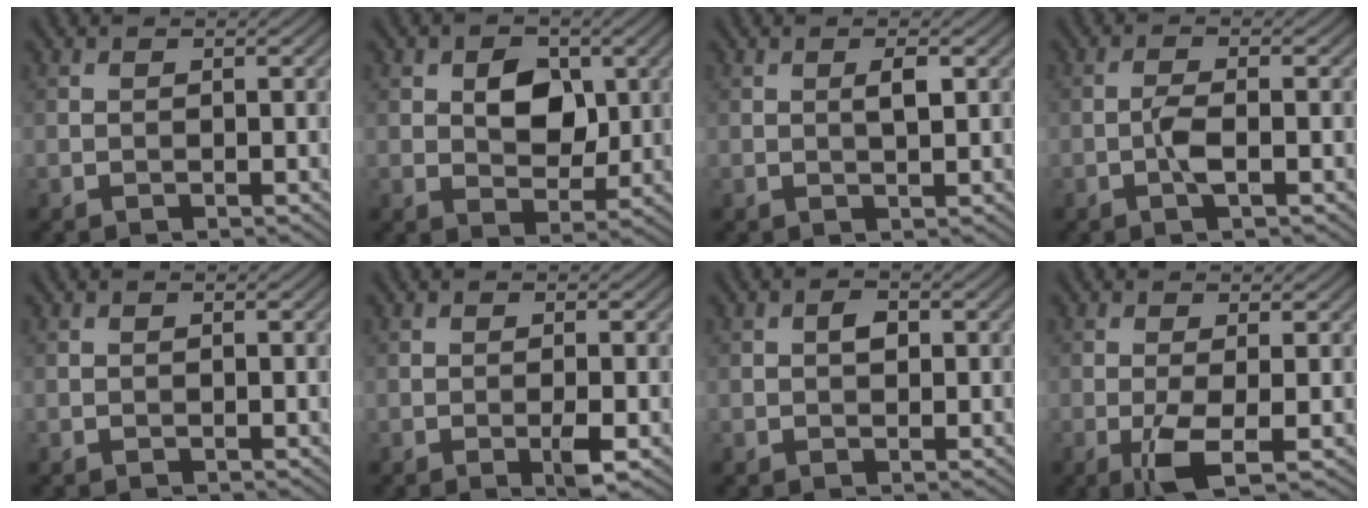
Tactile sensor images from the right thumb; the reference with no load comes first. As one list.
[{"total": 5.9, "force": [1.4, 4.1, 4.1], "torque": [-0.068, -0.002, 0.016]}, {"total": 1.8, "force": [0.5, 0.4, 1.7], "torque": [-0.031, 0.000, 0.008]}, {"total": 2.6, "force": [-0.9, 0.6, 2.4], "torque": [-0.054, 0.005, -0.022]}, {"total": 0.0}, {"total": 2.1, "force": [-0.7, 0.2, 1.9], "torque": [-0.035, -0.001, -0.015]}, {"total": 1.6, "force": [0.3, 1.0, 1.2], "torque": [-0.021, 0.003, 0.001]}, {"total": 4.1, "force": [-1.2, 0.7, 3.8], "torque": [-0.081, 0.000, -0.027]}]